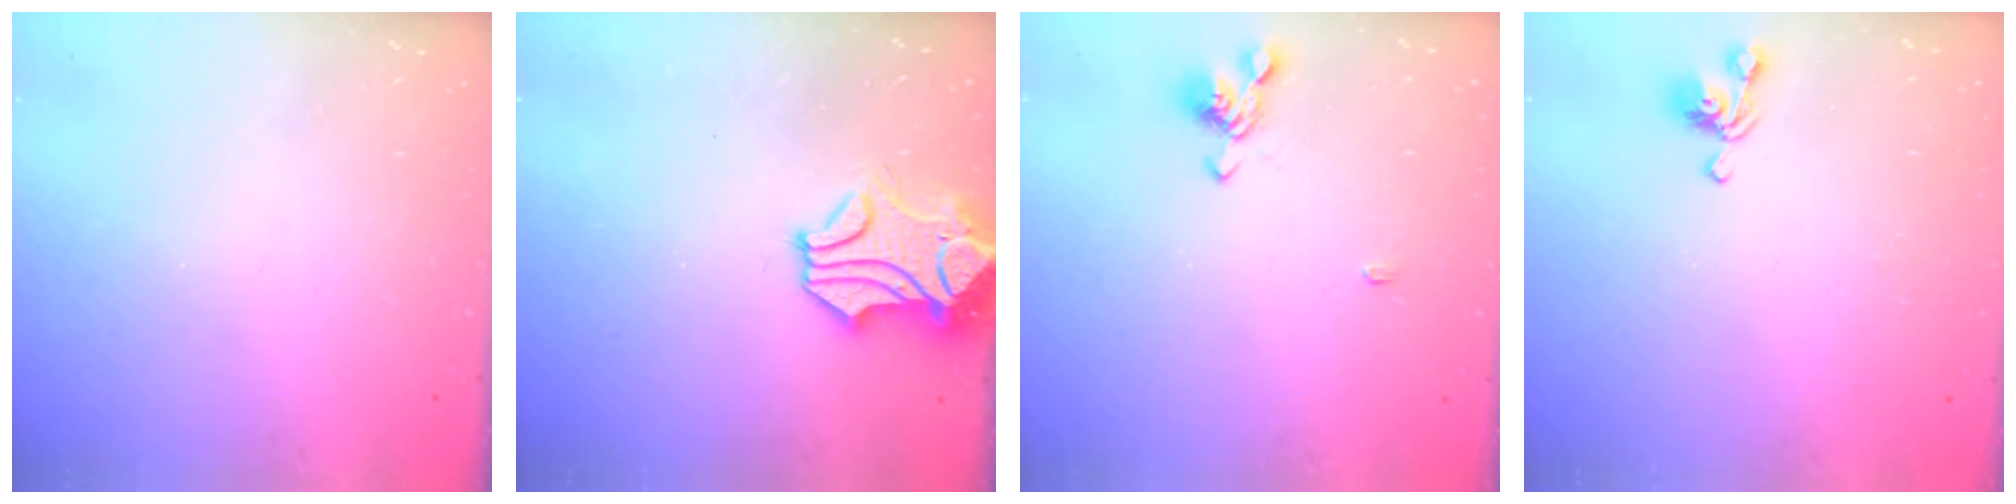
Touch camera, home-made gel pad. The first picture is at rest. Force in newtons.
{"total": 1.4, "press": 0.7, "slide": 1.3}
{"total": 1.1, "press": 0.7, "slide": 0.9}
{"total": 4.8, "press": 4.8, "slide": 0.2}